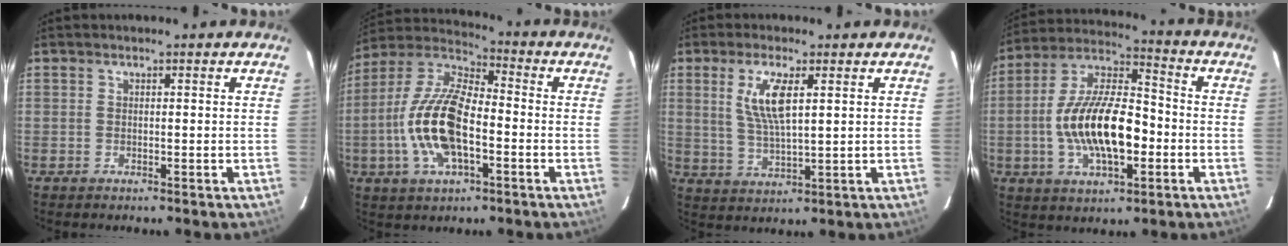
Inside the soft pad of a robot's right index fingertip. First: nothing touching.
{"total": 16.4, "force": [-3.9, 7.1, 14.3], "torque": [-0.297, 0.003, -0.080]}
{"total": 7.5, "force": [2.5, 1.8, 6.9], "torque": [-0.138, -0.002, 0.053]}
{"total": 17.3, "force": [-3.5, 7.3, 15.4], "torque": [-0.293, 0.009, -0.063]}